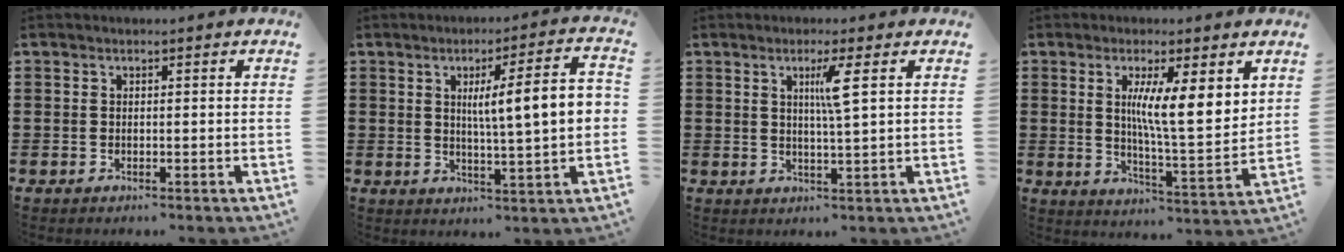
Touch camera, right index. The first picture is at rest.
{"total": 9.3, "force": [1.3, 1.2, 9.1], "torque": [-0.152, -0.001, 0.011]}
{"total": 4.1, "force": [1.4, -0.4, 3.8], "torque": [-0.078, -0.005, 0.020]}
{"total": 8.4, "force": [3.1, 1.7, 7.7], "torque": [-0.139, -0.013, 0.047]}